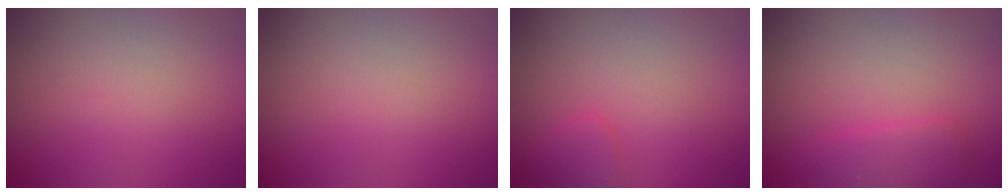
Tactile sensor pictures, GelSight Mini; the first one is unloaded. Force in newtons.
{"total": 0.0}
{"total": 1.3, "press": 1.3, "slide": 0.1}
{"total": 2.1, "press": 2.1, "slide": 0.2}